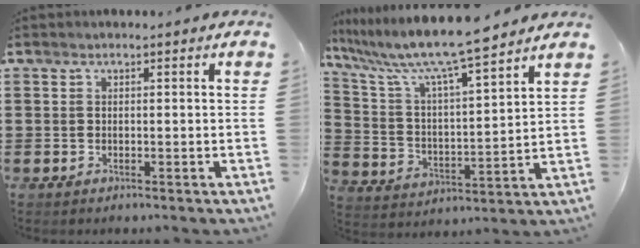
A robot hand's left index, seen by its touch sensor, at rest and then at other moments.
{"total": 9.1, "force": [7.9, 0.0, 4.5], "torque": [-0.121, -0.052, 0.130]}